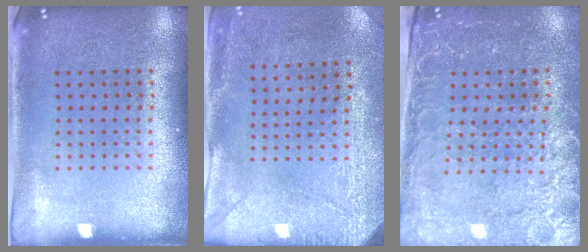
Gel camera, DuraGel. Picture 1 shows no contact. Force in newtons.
{"total": 2.9, "press": 2.5, "slide": 1.5}
{"total": 3.1, "press": 2.9, "slide": 1.0}